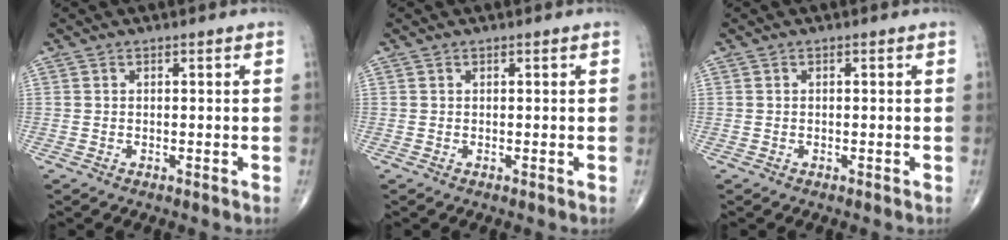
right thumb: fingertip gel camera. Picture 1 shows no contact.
{"total": 0.0}
{"total": 0.0}